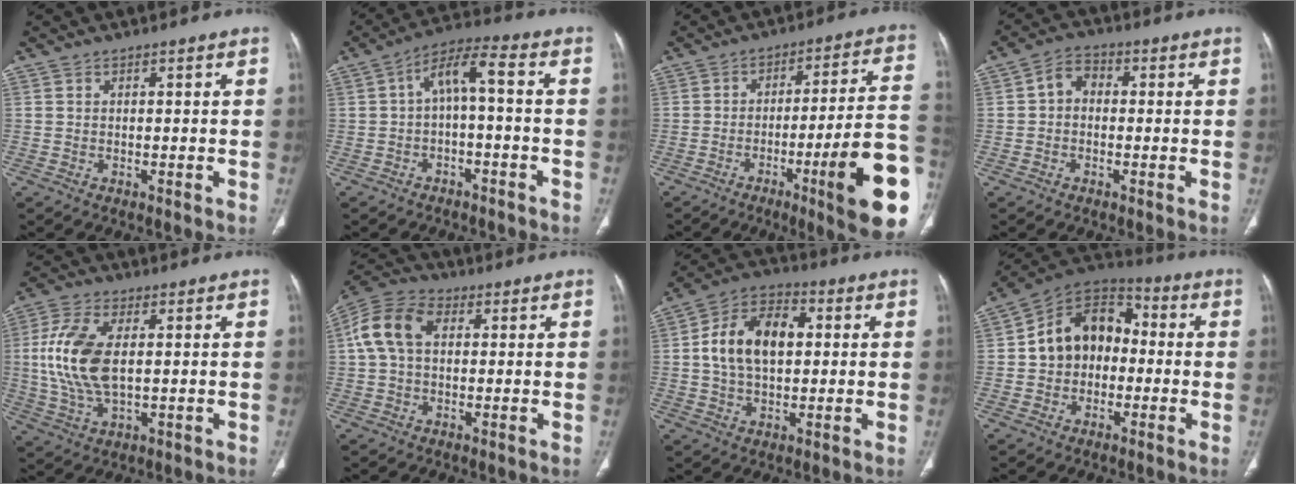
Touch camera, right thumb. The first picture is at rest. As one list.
[{"total": 7.1, "force": [-1.3, 2.7, 6.4], "torque": [-0.115, 0.049, -0.023]}, {"total": 20.6, "force": [-7.2, 1.8, 19.3], "torque": [-0.216, 0.018, -0.104]}, {"total": 4.6, "force": [-0.1, 3.6, 2.9], "torque": [-0.035, 0.015, -0.015]}, {"total": 13.0, "force": [1.1, 6.8, 11.0], "torque": [-0.239, -0.001, 0.024]}, {"total": 10.2, "force": [1.9, 6.9, 7.3], "torque": [-0.150, 0.030, 0.028]}, {"total": 13.8, "force": [1.7, 8.6, 10.6], "torque": [-0.177, 0.022, 0.022]}, {"total": 13.8, "force": [-0.2, 10.6, 8.9], "torque": [-0.104, 0.042, -0.017]}]